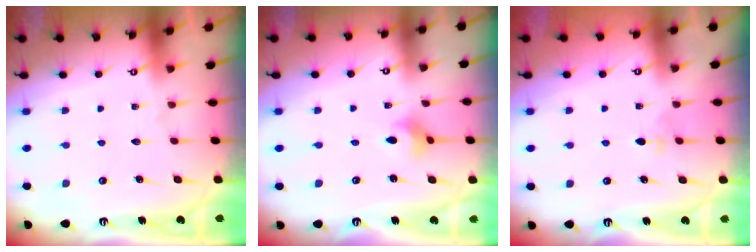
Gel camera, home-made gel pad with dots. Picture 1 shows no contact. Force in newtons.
{"total": 3.0, "press": 3.0, "slide": 0.4}
{"total": 1.9, "press": 1.9, "slide": 0.4}